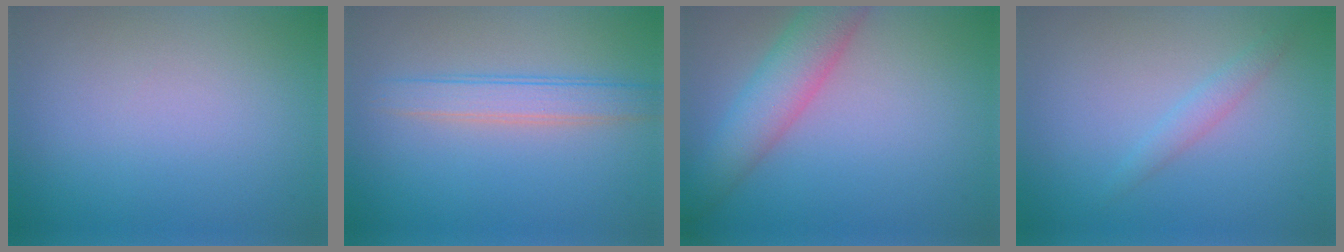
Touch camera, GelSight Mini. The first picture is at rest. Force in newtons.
{"total": 2.9, "press": 2.9, "slide": 0.1}
{"total": 4.9, "press": 4.9, "slide": 0.2}
{"total": 1.3, "press": 1.3, "slide": 0.1}